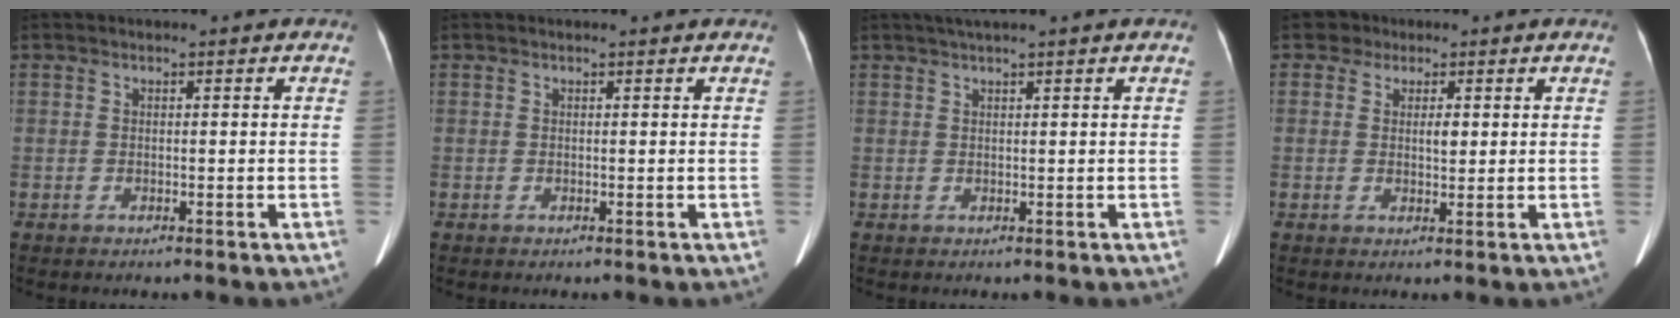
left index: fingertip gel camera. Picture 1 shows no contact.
{"total": 1.2, "force": [1.1, 0.1, 0.3], "torque": [-0.011, 0.005, 0.012]}
{"total": 3.4, "force": [2.6, -0.6, 2.1], "torque": [-0.031, 0.023, 0.046]}
{"total": 3.6, "force": [1.5, 2.9, 1.4], "torque": [-0.023, 0.006, 0.023]}